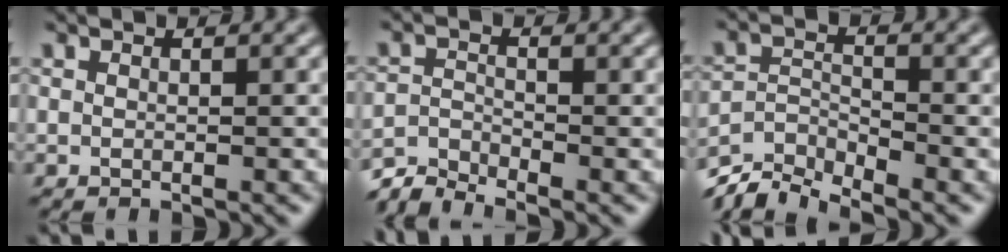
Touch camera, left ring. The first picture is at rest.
{"total": 2.9, "force": [-2.8, 0.5, 0.7], "torque": [-0.016, -0.002, -0.067]}
{"total": 5.4, "force": [-4.9, 1.5, 1.8], "torque": [-0.031, -0.010, -0.097]}